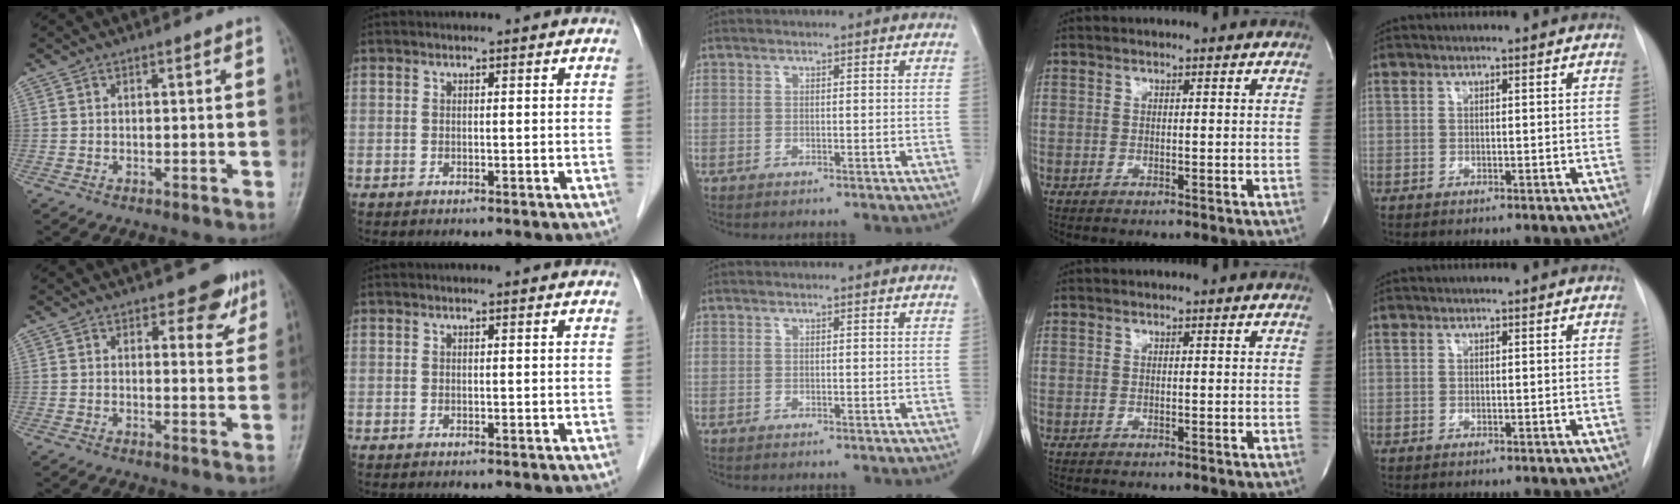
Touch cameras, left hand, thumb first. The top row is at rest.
{"thumb": {"total": 5.5, "force": [3.5, 2.8, 3.1], "torque": [-0.006, -0.018, 0.041]}, "index": {"total": 0.7, "force": [0.6, 0.0, 0.2], "torque": [-0.009, 0.005, 0.007]}}